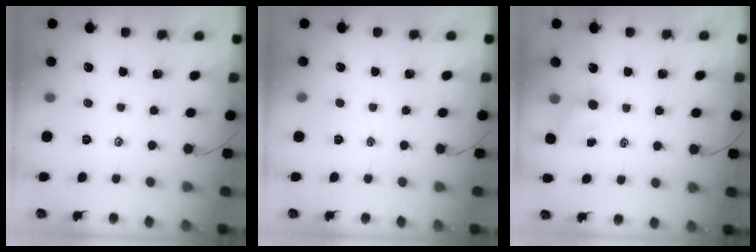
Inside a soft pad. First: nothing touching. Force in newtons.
{"total": 0.0}
{"total": 4.0, "press": 3.8, "slide": 1.2}